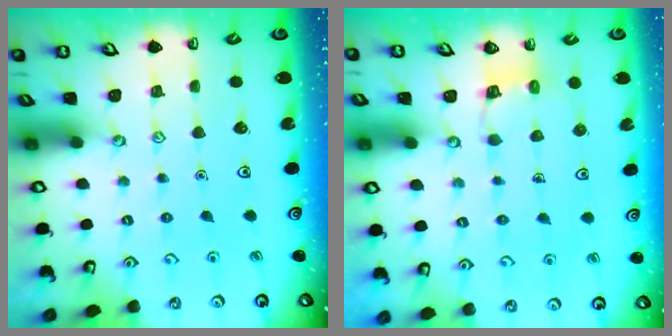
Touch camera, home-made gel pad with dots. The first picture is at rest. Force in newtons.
{"total": 3.1, "press": 3.1, "slide": 0.2}